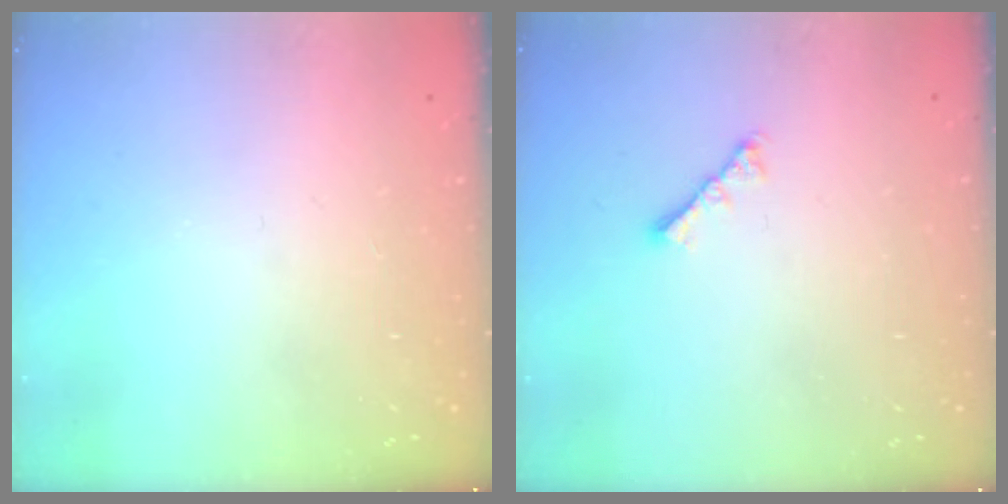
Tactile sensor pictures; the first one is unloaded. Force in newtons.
{"total": 2.9, "press": 2.8, "slide": 0.5}